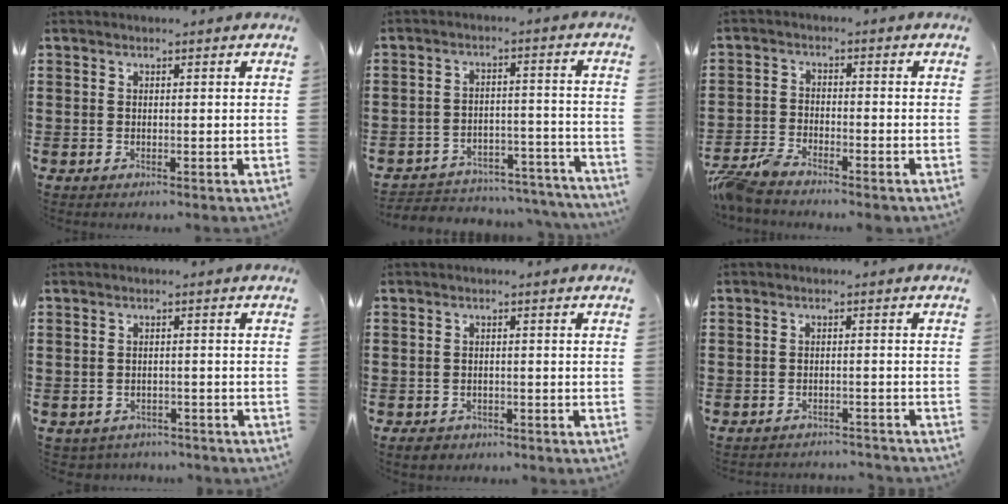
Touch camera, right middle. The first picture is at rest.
{"total": 4.2, "force": [-4.1, 0.9, 0.4], "torque": [-0.011, 0.008, -0.087]}
{"total": 4.6, "force": [-4.3, 0.8, 1.5], "torque": [-0.053, -0.007, -0.092]}
{"total": 1.6, "force": [-1.6, 0.4, -0.3], "torque": [-0.003, 0.001, -0.037]}
{"total": 1.4, "force": [-1.1, 0.8, 0.2], "torque": [-0.009, 0.002, -0.026]}
{"total": 2.1, "force": [-2.1, 0.1, 0.1], "torque": [-0.007, 0.001, -0.045]}